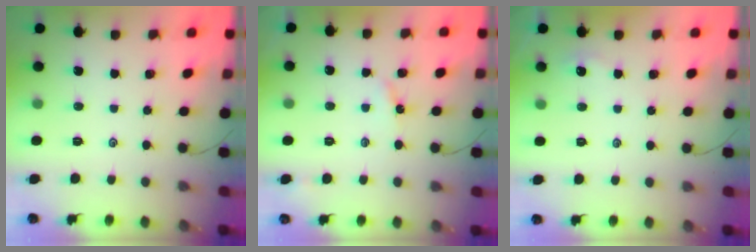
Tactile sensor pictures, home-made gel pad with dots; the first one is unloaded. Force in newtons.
{"total": 2.8, "press": 2.8, "slide": 0.5}
{"total": 2.7, "press": 2.7, "slide": 0.3}